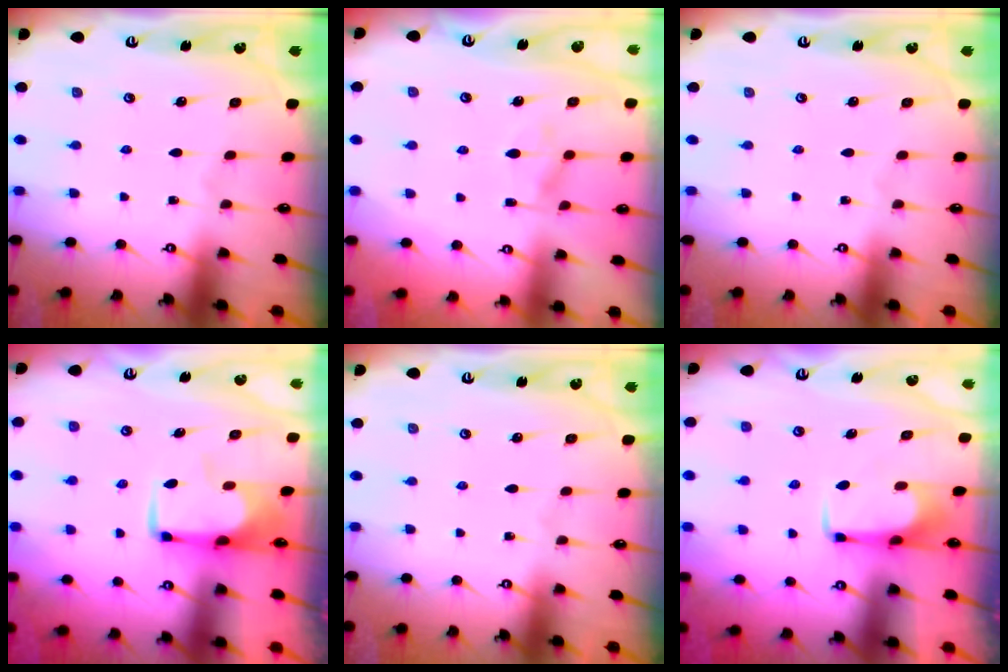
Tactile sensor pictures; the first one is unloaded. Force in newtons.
{"total": 1.2, "press": 0.0, "slide": 1.2}
{"total": 0.0}
{"total": 1.0, "press": 0.7, "slide": 0.7}
{"total": 0.0}
{"total": 1.7, "press": 1.6, "slide": 0.4}